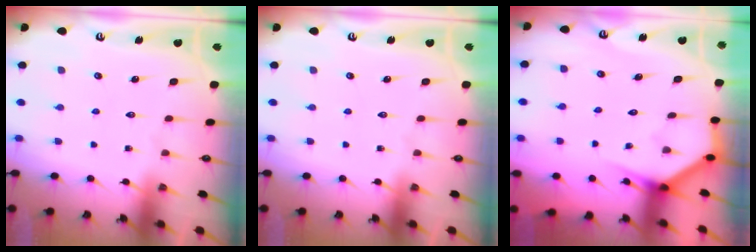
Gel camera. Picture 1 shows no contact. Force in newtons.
{"total": 0.0}
{"total": 3.8, "press": 3.8, "slide": 0.3}